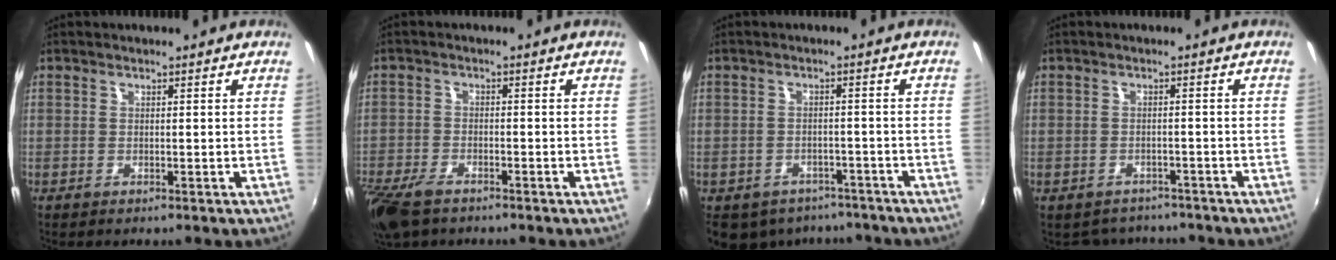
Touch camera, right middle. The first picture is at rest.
{"total": 9.1, "force": [-6.7, 3.8, 4.9], "torque": [-0.134, -0.033, -0.130]}
{"total": 12.0, "force": [-8.5, 7.2, 4.3], "torque": [-0.104, -0.002, -0.106]}
{"total": 5.9, "force": [-5.0, 2.8, 0.9], "torque": [-0.027, -0.007, -0.069]}